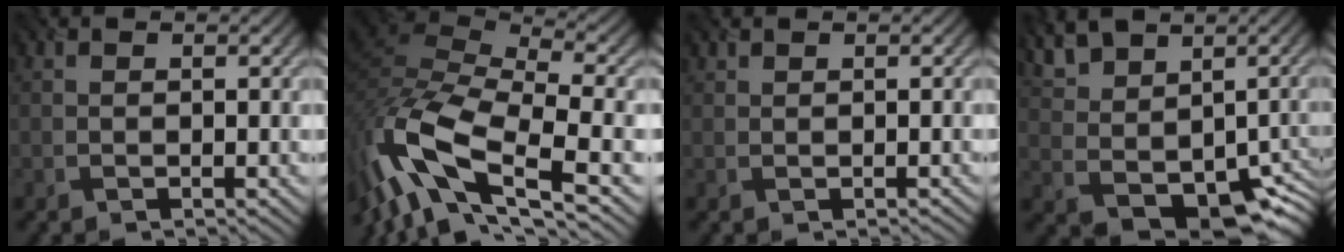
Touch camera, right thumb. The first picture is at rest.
{"total": 16.0, "force": [-6.5, 6.3, 13.2], "torque": [-0.323, -0.004, -0.120]}
{"total": 0.8, "force": [0.7, 0.1, 0.4], "torque": [-0.014, 0.003, 0.017]}
{"total": 11.3, "force": [4.0, 6.9, 8.0], "torque": [-0.171, -0.012, 0.089]}